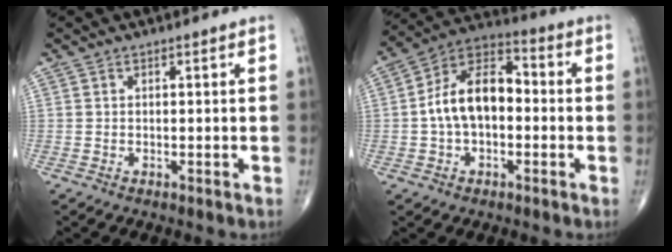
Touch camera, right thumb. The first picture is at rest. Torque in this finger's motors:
{"motor_torque": [0.19, 0.19, 0.61, -0.19, 0.29]}